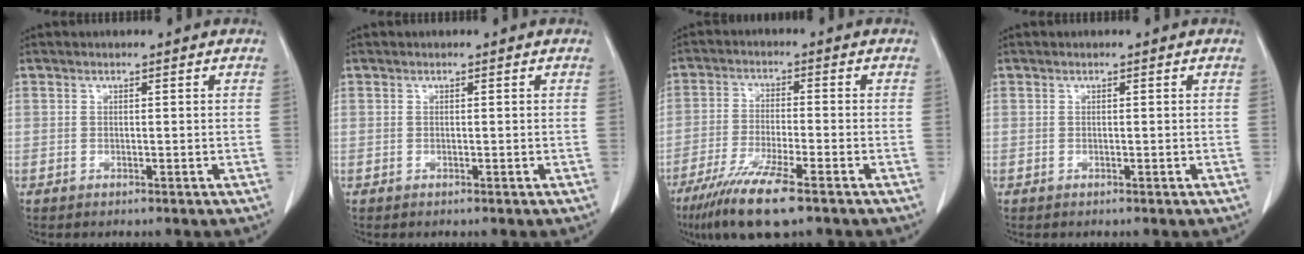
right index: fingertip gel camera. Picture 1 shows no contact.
{"total": 0.0}
{"total": 10.6, "force": [-6.9, 0.7, 7.9], "torque": [-0.147, -0.029, -0.118]}
{"total": 0.0}